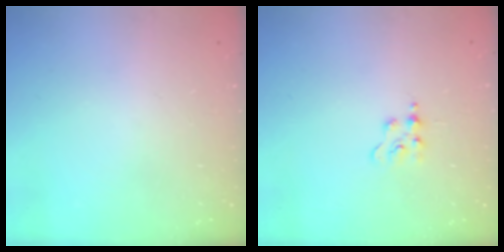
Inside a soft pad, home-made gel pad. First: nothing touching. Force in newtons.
{"total": 2.8, "press": 2.7, "slide": 0.5}